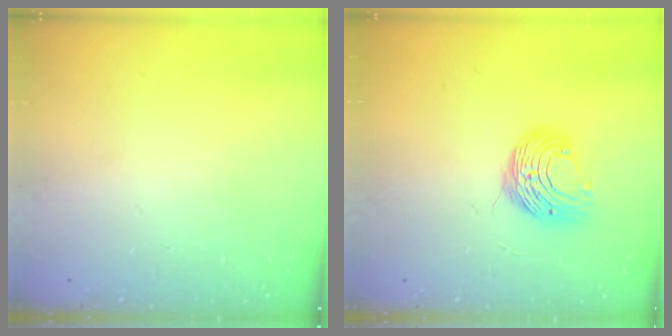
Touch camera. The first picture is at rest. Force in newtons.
{"total": 10.1, "press": 10.1, "slide": 0.7}